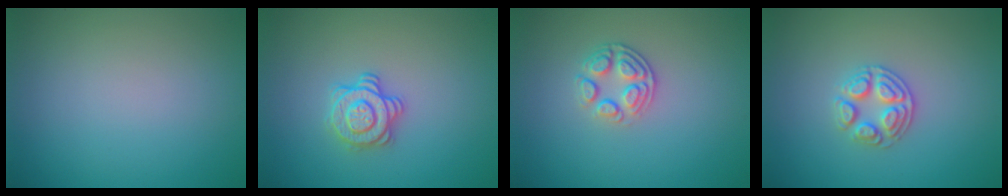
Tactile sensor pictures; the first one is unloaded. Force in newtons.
{"total": 2.9, "press": 2.6, "slide": 1.2}
{"total": 2.7, "press": 2.3, "slide": 1.4}
{"total": 2.9, "press": 2.7, "slide": 1.0}